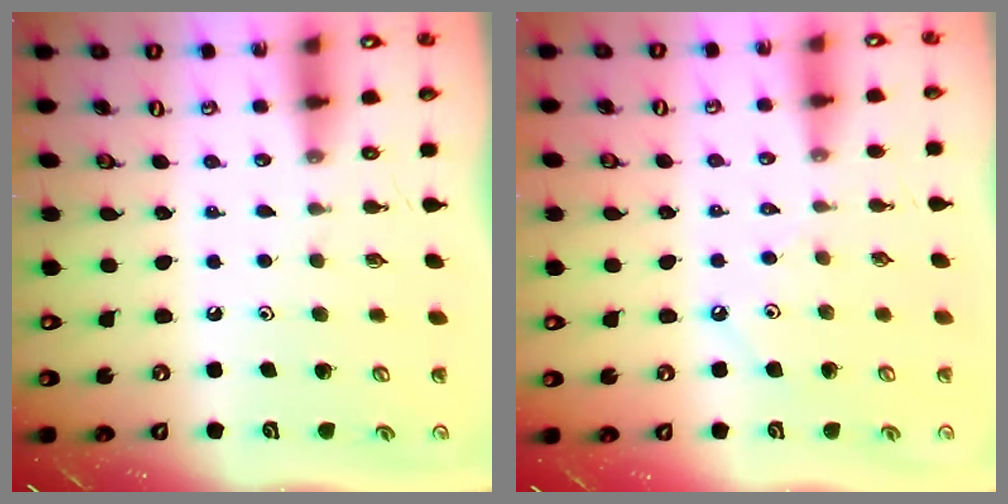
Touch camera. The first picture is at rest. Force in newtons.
{"total": 2.6, "press": 2.6, "slide": 0.4}